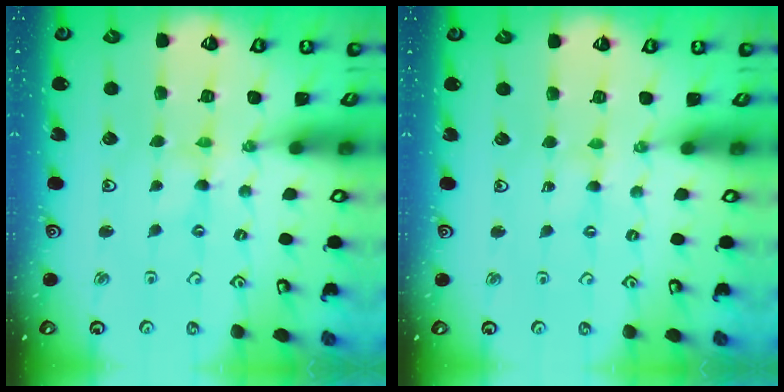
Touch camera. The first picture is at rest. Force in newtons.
{"total": 0.0}